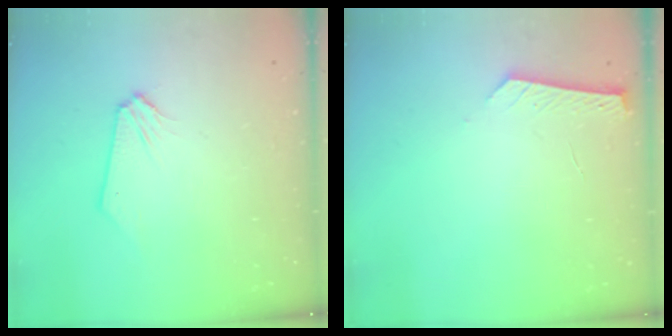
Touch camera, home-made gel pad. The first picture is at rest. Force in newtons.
{"total": 3.7, "press": 3.7, "slide": 0.4}